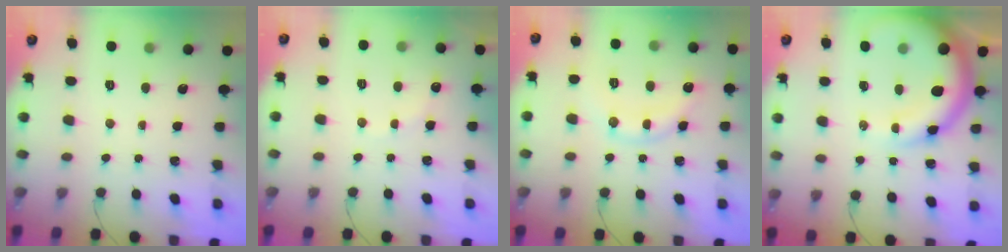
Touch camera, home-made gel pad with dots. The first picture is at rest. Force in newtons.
{"total": 5.9, "press": 5.9, "slide": 1.0}
{"total": 9.9, "press": 9.9, "slide": 0.4}
{"total": 13.6, "press": 13.1, "slide": 3.5}